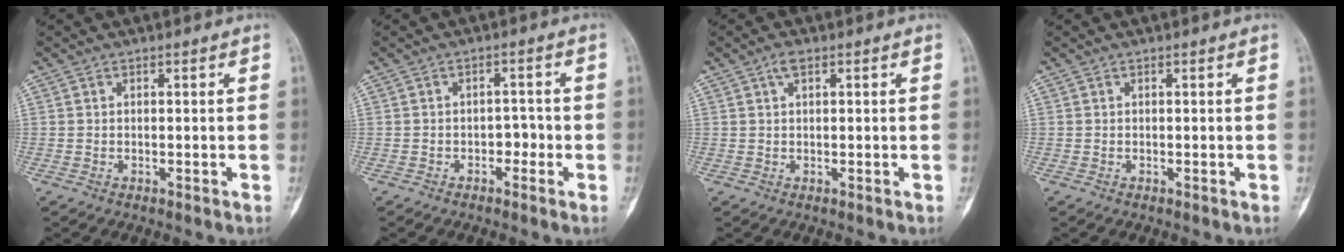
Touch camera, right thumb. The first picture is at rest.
{"total": 2.6, "force": [-1.0, 1.8, 1.6], "torque": [-0.007, 0.014, -0.019]}
{"total": 1.8, "force": [0.9, 0.8, 1.3], "torque": [-0.028, 0.005, 0.017]}
{"total": 0.0}